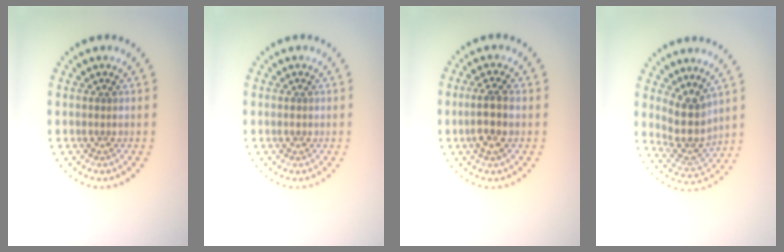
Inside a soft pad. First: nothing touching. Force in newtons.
{"total": 0.5, "press": 0.5, "slide": 0.1}
{"total": 2.7, "press": 2.4, "slide": 1.1}
{"total": 3.7, "press": 2.9, "slide": 2.3}